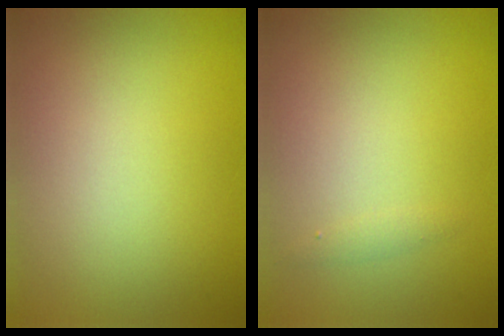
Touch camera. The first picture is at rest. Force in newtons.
{"total": 0.6, "press": 0.6, "slide": 0.0}